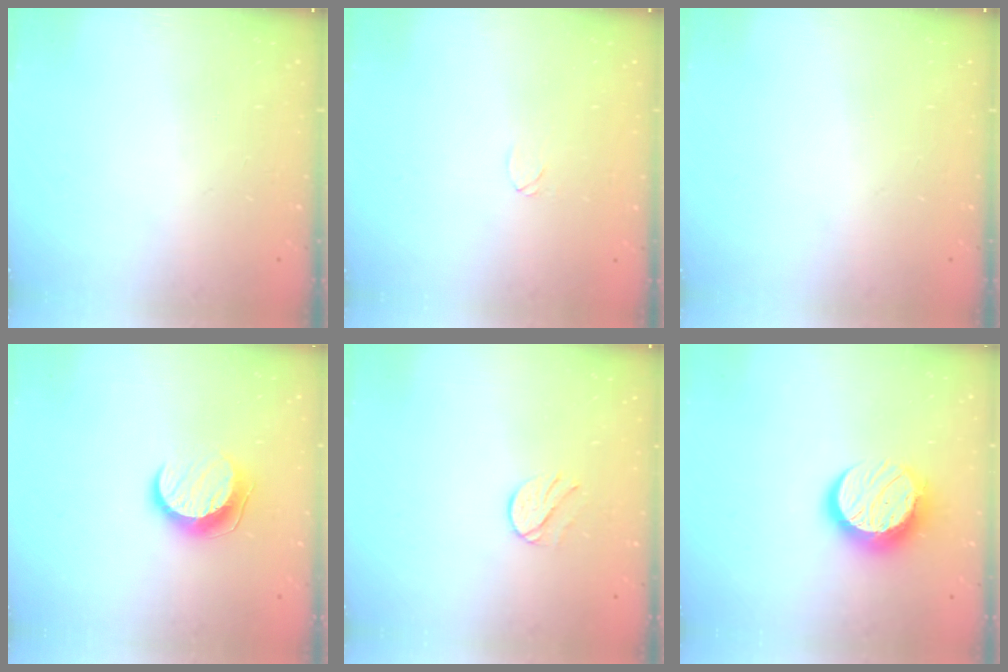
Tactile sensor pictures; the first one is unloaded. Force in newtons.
{"total": 3.7, "press": 3.7, "slide": 0.3}
{"total": 0.0}
{"total": 9.7, "press": 9.7, "slide": 0.7}
{"total": 5.5, "press": 5.4, "slide": 0.6}
{"total": 12.7, "press": 12.7, "slide": 0.9}